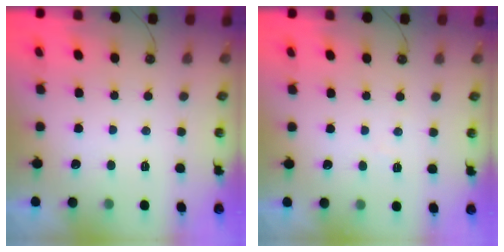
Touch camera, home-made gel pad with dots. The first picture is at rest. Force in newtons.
{"total": 3.9, "press": 3.9, "slide": 0.6}